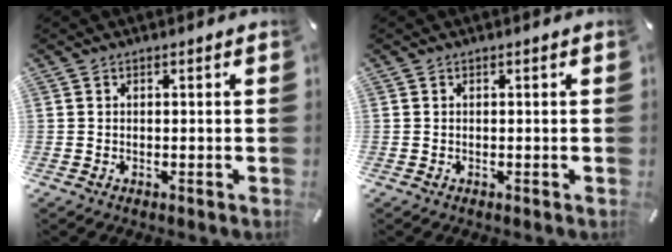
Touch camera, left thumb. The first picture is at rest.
{"total": 0.0}